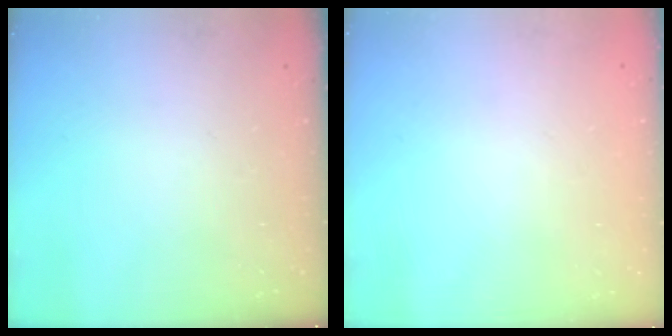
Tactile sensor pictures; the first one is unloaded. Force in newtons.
{"total": 1.9, "press": 1.9, "slide": 0.2}